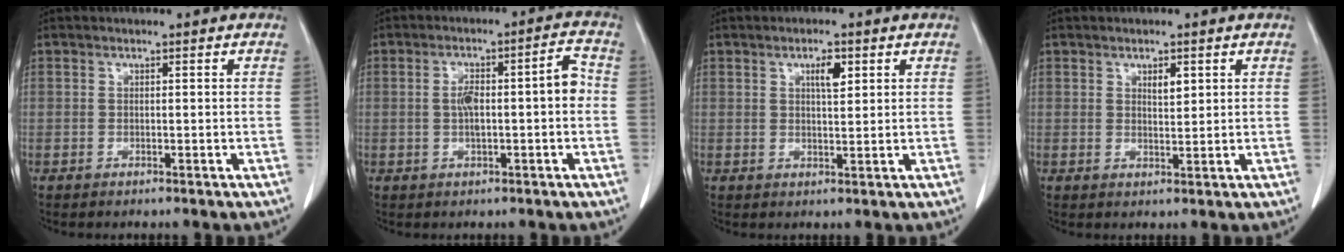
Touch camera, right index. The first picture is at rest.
{"total": 7.5, "force": [-0.2, 1.6, 7.3], "torque": [-0.124, 0.030, -0.001]}
{"total": 3.1, "force": [1.4, 0.9, 2.6], "torque": [-0.045, -0.001, 0.023]}
{"total": 2.1, "force": [1.1, 0.8, 1.7], "torque": [-0.029, -0.002, 0.020]}